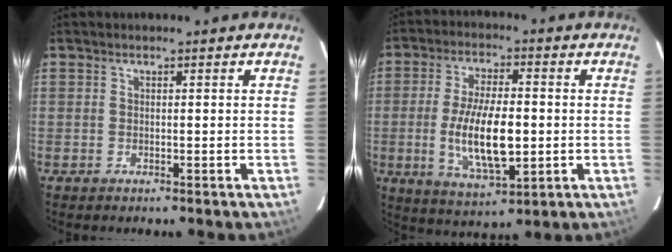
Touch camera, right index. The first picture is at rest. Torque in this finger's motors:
{"motor_torque": [1.62, -0.53, 1.05, 0.21]}